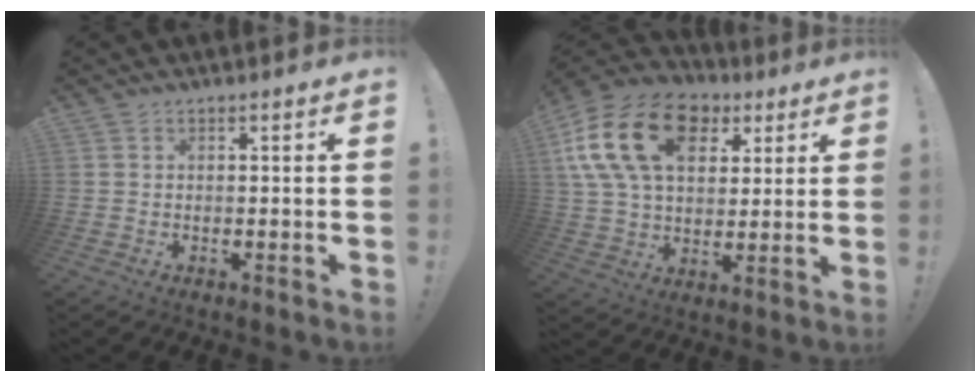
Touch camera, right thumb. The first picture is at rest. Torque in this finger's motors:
{"motor_torque": [-0.40, 2.08, 2.04, 0.44, 0.80]}